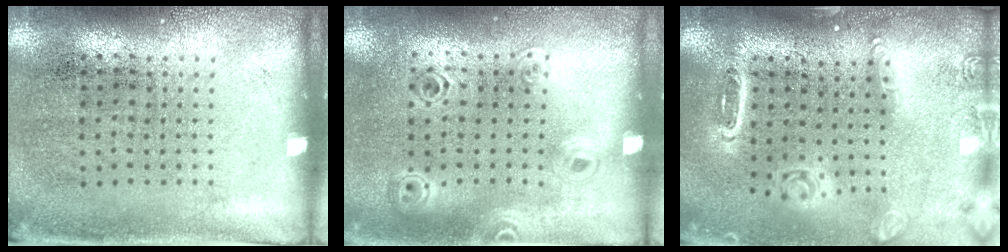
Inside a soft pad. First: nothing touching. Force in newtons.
{"total": 1.1, "press": 1.0, "slide": 0.3}
{"total": 1.5, "press": 1.5, "slide": 0.1}